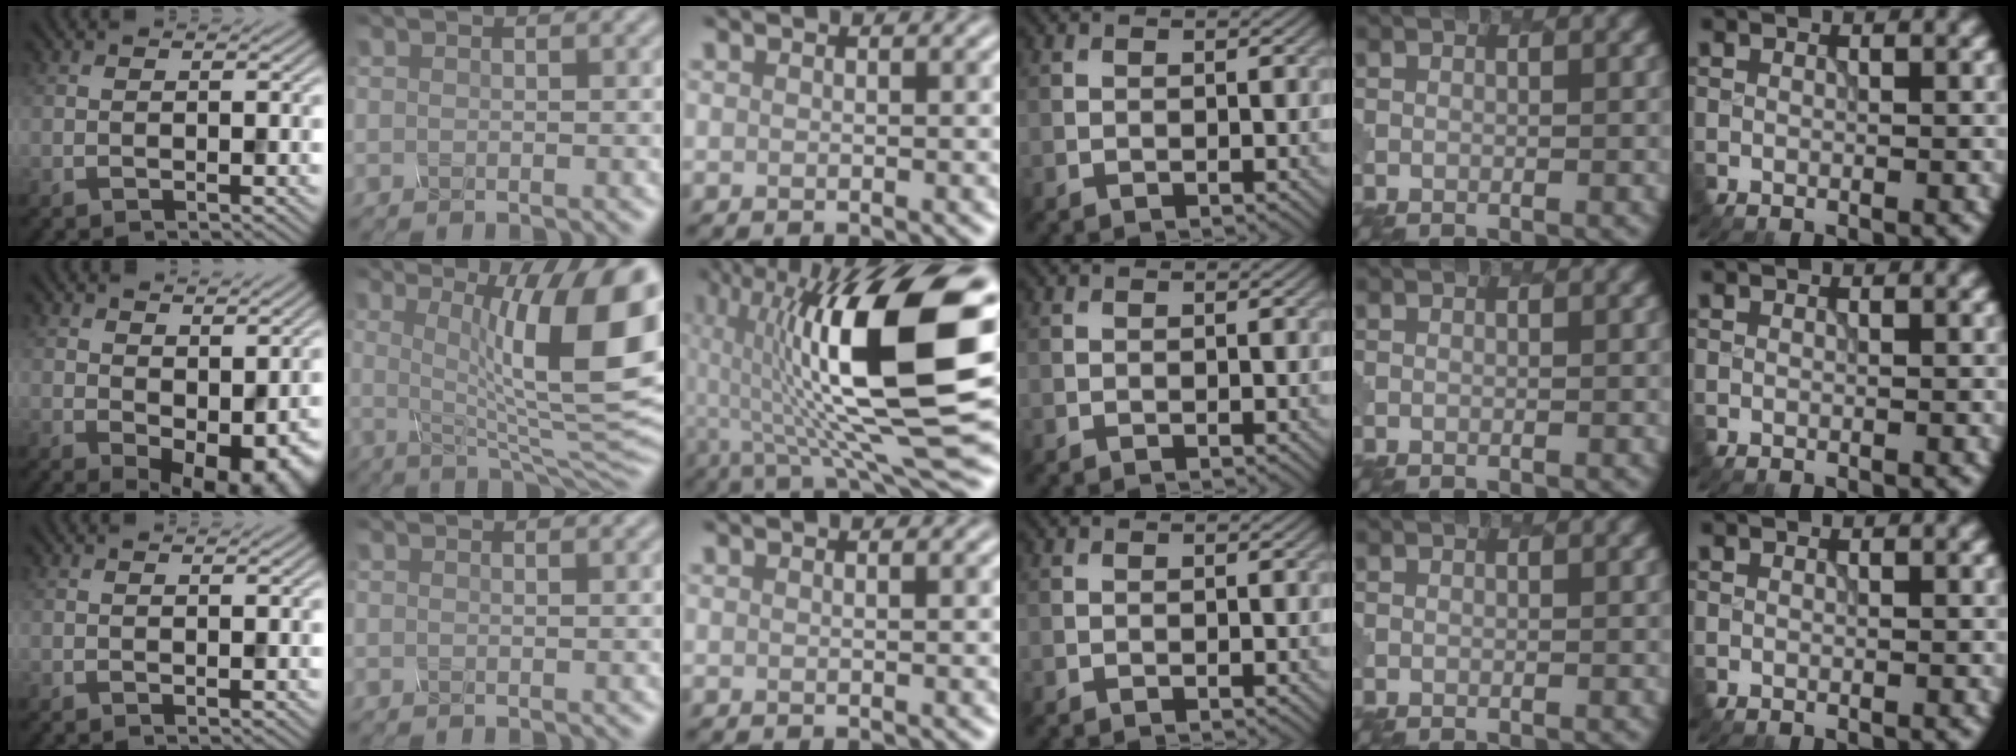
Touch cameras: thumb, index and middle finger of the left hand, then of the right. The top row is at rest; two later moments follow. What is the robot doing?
{"motion": "pour", "object": "mug"}